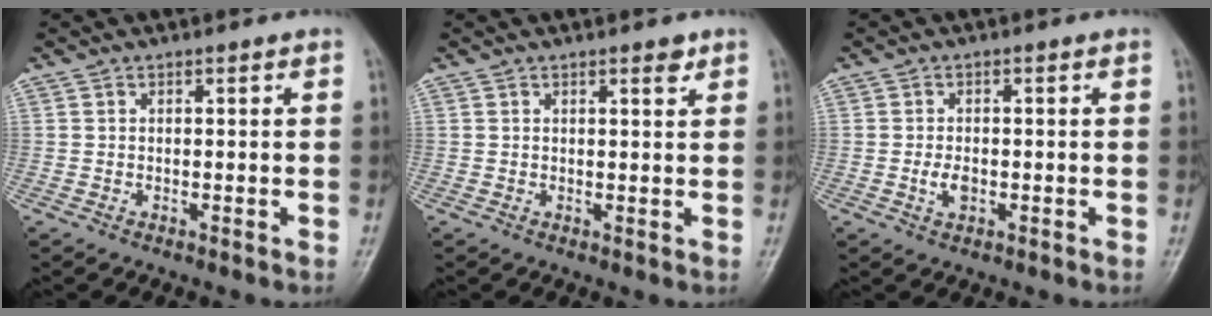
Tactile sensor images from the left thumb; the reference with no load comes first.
{"total": 1.7, "force": [1.2, 0.6, 1.1], "torque": [-0.010, -0.006, 0.016]}
{"total": 2.7, "force": [-0.7, 1.6, 2.1], "torque": [-0.037, 0.000, -0.012]}